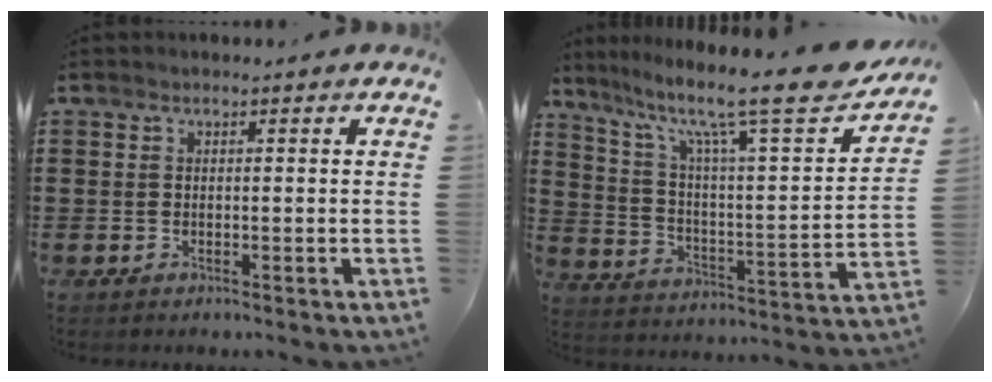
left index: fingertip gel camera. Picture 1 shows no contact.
{"total": 13.6, "force": [10.1, 1.9, 8.9], "torque": [-0.174, -0.067, 0.156]}